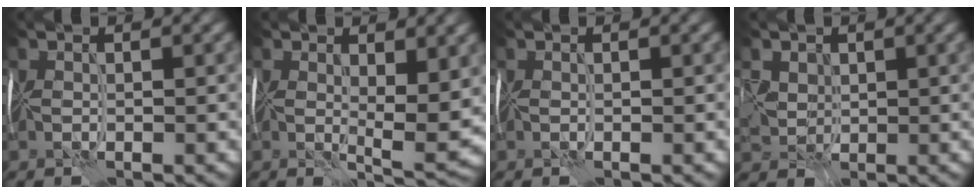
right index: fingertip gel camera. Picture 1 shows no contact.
{"total": 5.0, "force": [1.2, 1.9, 4.4], "torque": [-0.071, -0.008, 0.022]}
{"total": 0.0}
{"total": 2.7, "force": [1.3, 2.3, 0.5], "torque": [-0.025, 0.004, 0.027]}